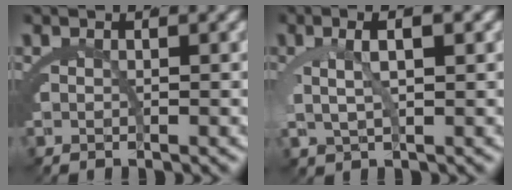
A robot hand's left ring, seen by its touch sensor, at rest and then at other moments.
{"total": 3.8, "force": [1.2, 1.2, 3.5], "torque": [-0.070, 0.003, 0.028]}